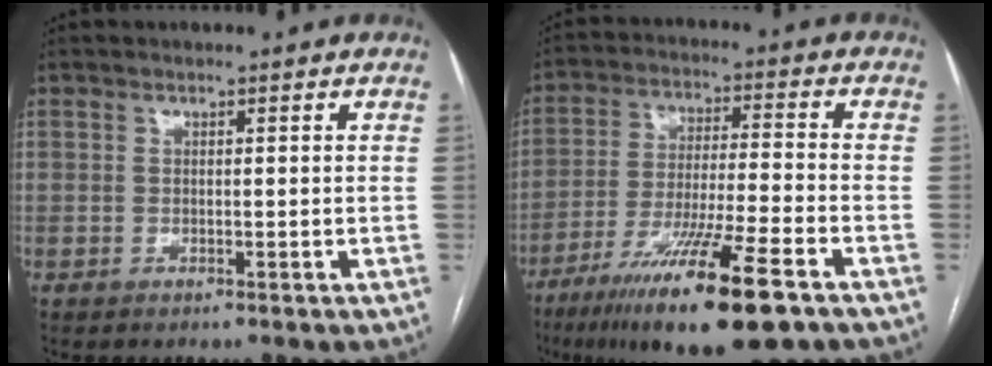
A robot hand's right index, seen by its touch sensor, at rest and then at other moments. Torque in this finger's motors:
{"motor_torque": [1.12, -1.02, 1.05, 0.21]}